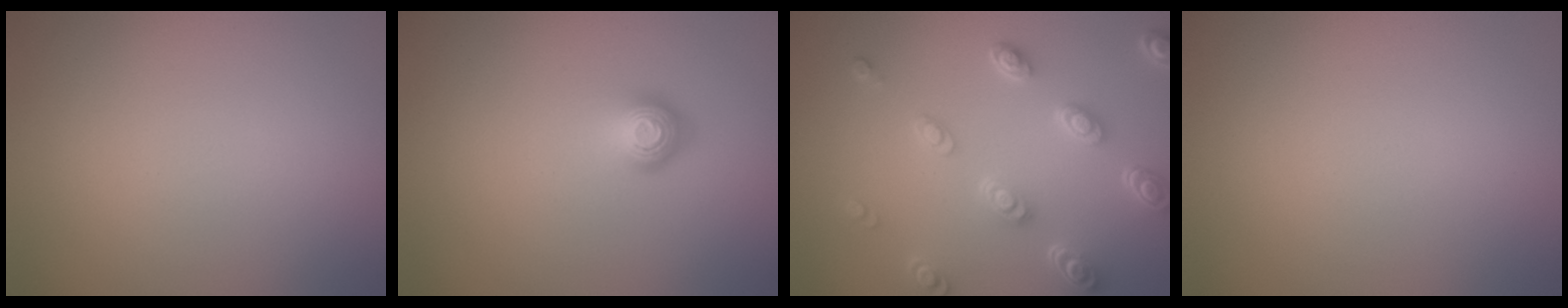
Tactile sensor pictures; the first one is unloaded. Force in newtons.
{"total": 1.8, "press": 1.2, "slide": 1.2}
{"total": 4.9, "press": 3.7, "slide": 3.2}
{"total": 0.0}